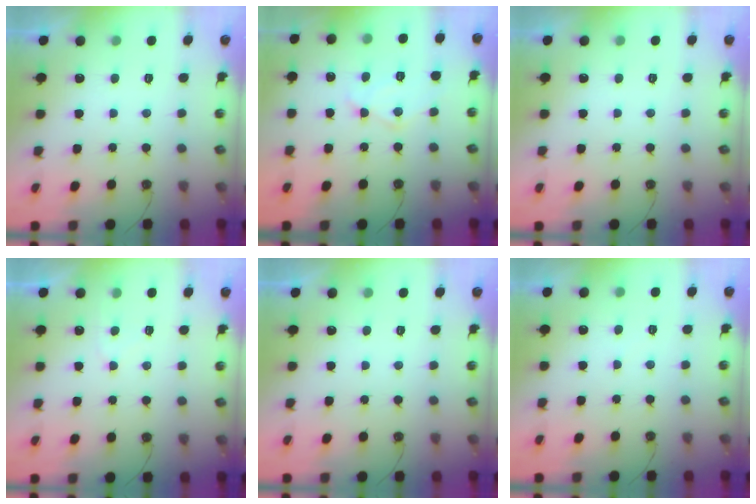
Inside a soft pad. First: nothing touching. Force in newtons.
{"total": 10.9, "press": 10.9, "slide": 0.7}
{"total": 0.0}
{"total": 5.1, "press": 5.1, "slide": 0.6}
{"total": 0.0}
{"total": 1.2, "press": 1.2, "slide": 0.3}